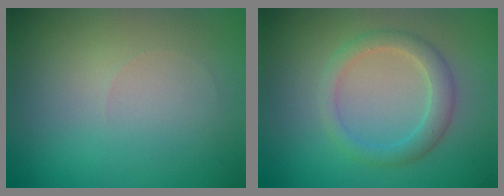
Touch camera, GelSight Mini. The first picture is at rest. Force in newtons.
{"total": 2.6, "press": 2.6, "slide": 0.1}